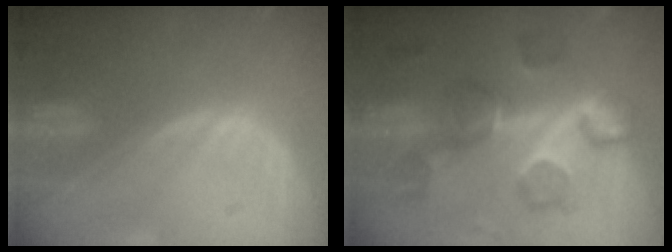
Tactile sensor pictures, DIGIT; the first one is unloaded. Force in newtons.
{"total": 8.8, "press": 8.7, "slide": 1.4}